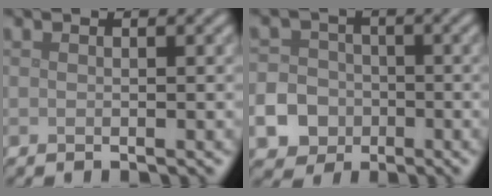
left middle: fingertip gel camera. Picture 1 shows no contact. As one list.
[{"total": 11.9, "force": [-5.1, 10.4, 2.7], "torque": [-0.075, -0.039, -0.113]}]